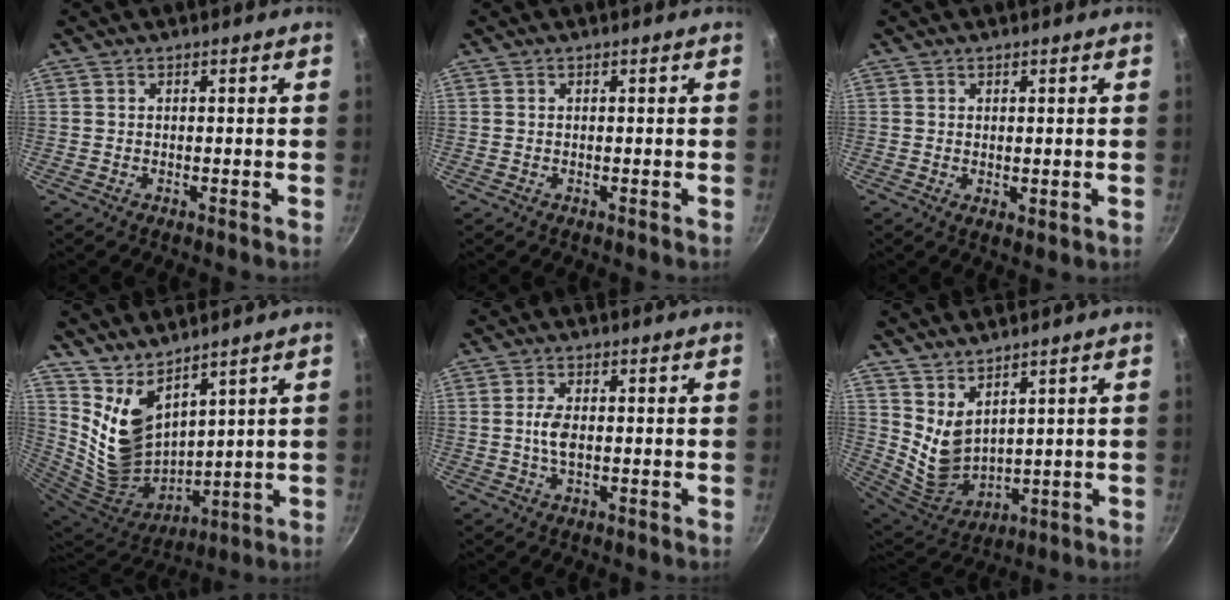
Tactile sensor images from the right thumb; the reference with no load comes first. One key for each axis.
{"total": 0.0}
{"total": 1.7, "fx": 0.4, "fy": 1.0, "fz": 1.3, "tx": -0.018, "ty": -0.012, "tz": 0.005}
{"total": 13.6, "fx": 8.3, "fy": 6.9, "fz": 8.3, "tx": -0.134, "ty": -0.091, "tz": 0.182}
{"total": 3.9, "fx": 0.0, "fy": 2.0, "fz": 3.4, "tx": -0.063, "ty": 0.004, "tz": -0.003}
{"total": 8.4, "fx": 4.7, "fy": 4.6, "fz": 5.3, "tx": -0.086, "ty": -0.055, "tz": 0.110}